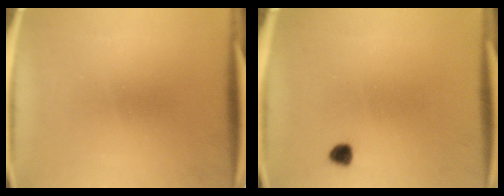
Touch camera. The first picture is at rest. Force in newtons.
{"total": 1.8}